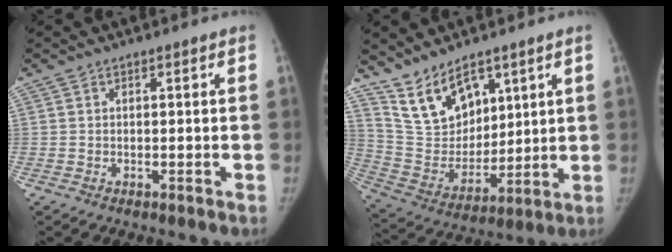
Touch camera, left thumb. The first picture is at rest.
{"total": 13.0, "force": [8.7, 7.5, 6.0], "torque": [-0.079, -0.053, 0.189]}